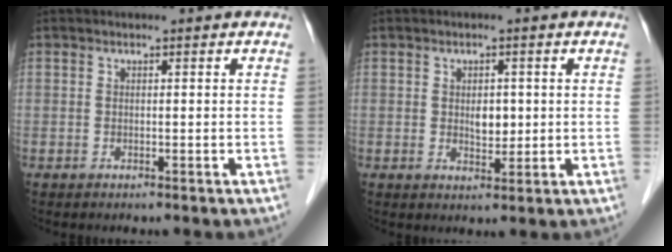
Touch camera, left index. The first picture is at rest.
{"total": 2.7, "force": [0.4, 1.7, 2.1], "torque": [-0.035, -0.002, 0.010]}